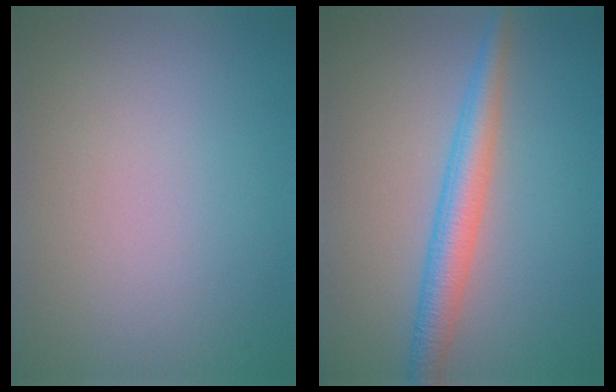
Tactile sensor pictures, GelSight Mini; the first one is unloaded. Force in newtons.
{"total": 3.7, "press": 3.7, "slide": 0.0}